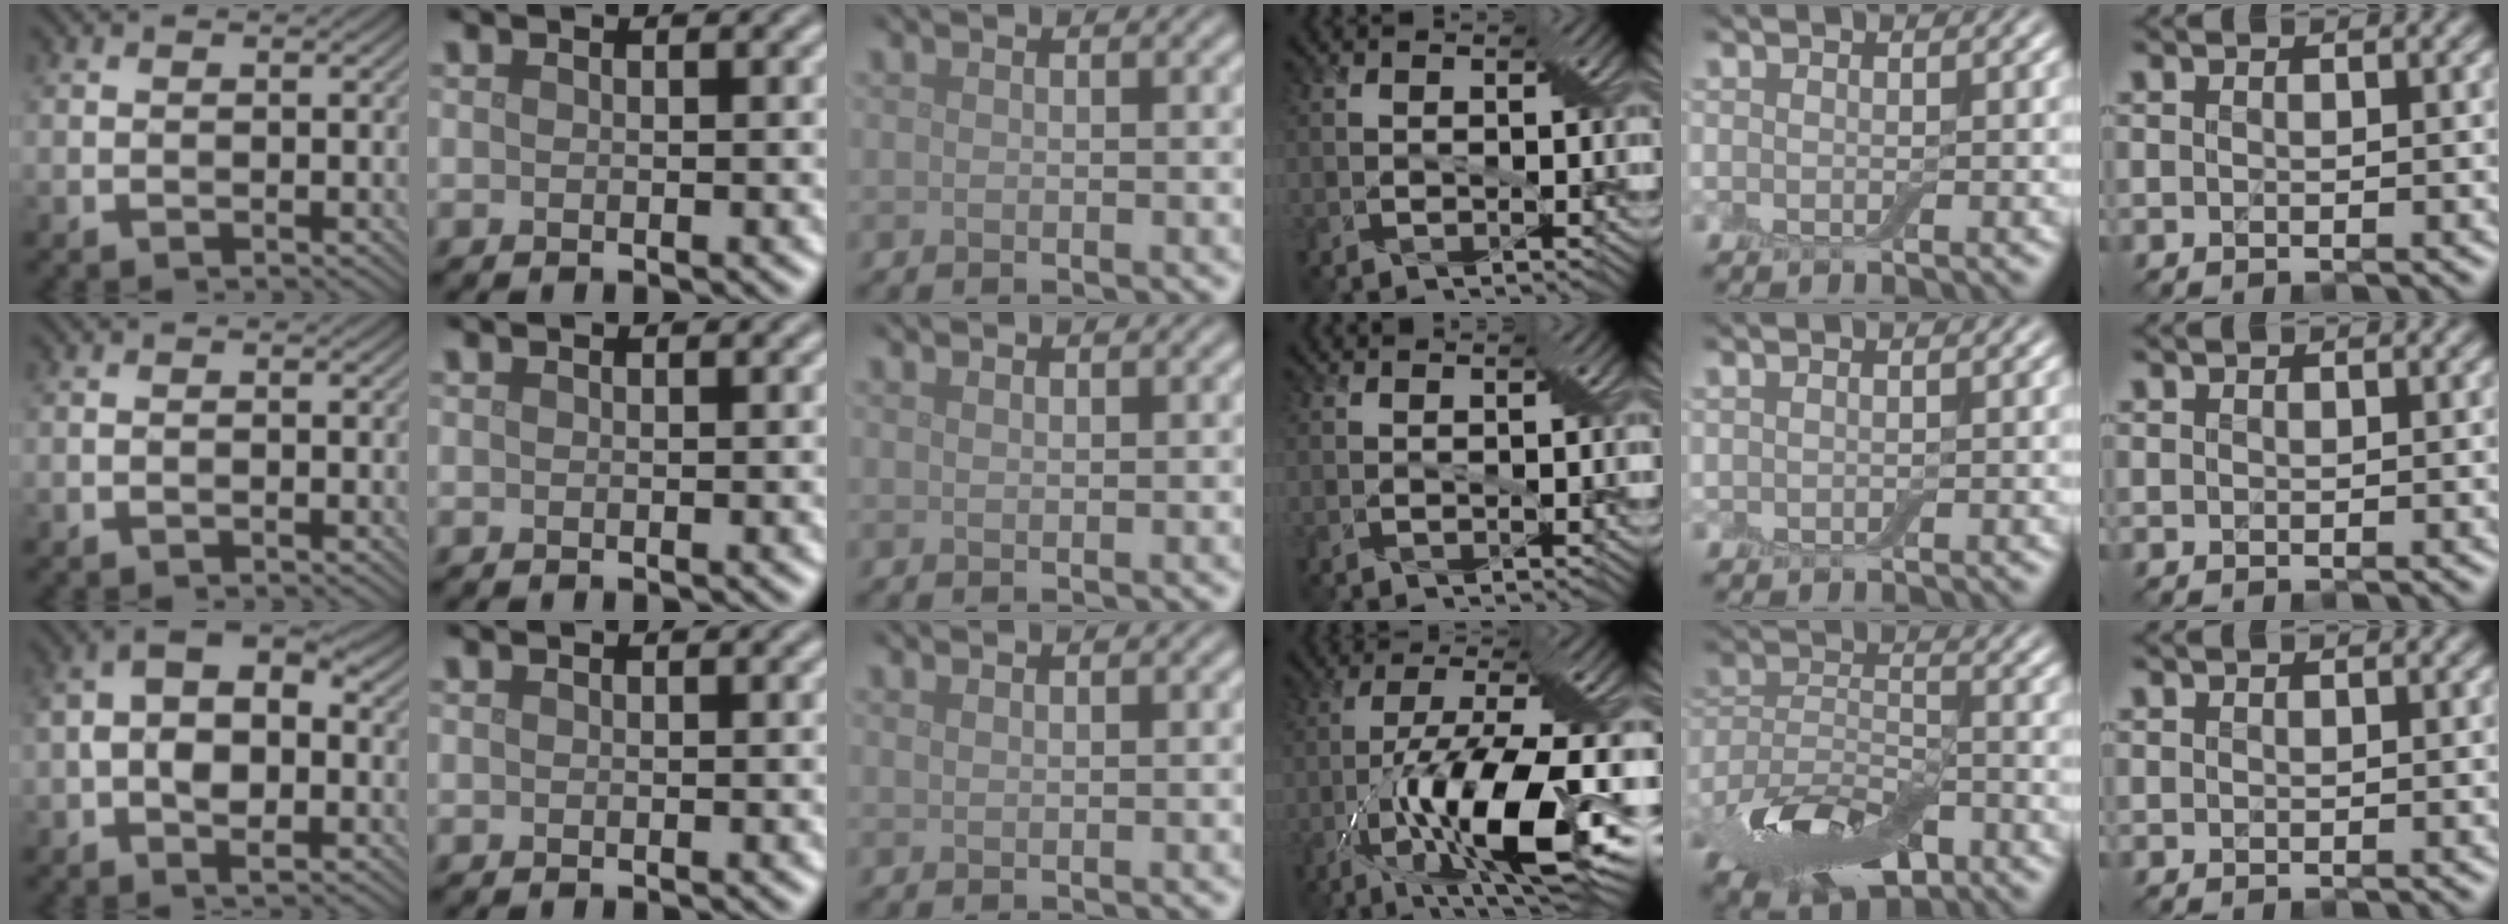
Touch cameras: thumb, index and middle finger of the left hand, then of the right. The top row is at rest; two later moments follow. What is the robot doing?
{"motion": "cut", "object": "aluminum foil"}